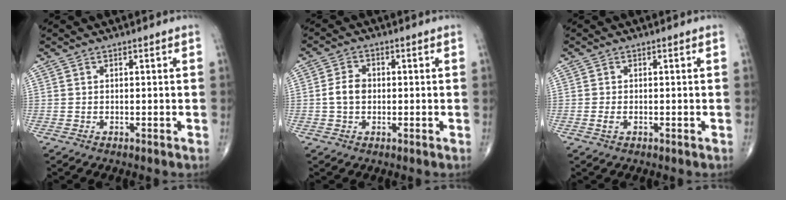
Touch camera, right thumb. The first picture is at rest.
{"total": 4.1, "force": [-0.2, 3.0, 2.8], "torque": [-0.051, 0.011, -0.009]}
{"total": 1.3, "force": [-0.4, 0.8, 1.0], "torque": [-0.025, 0.000, -0.007]}